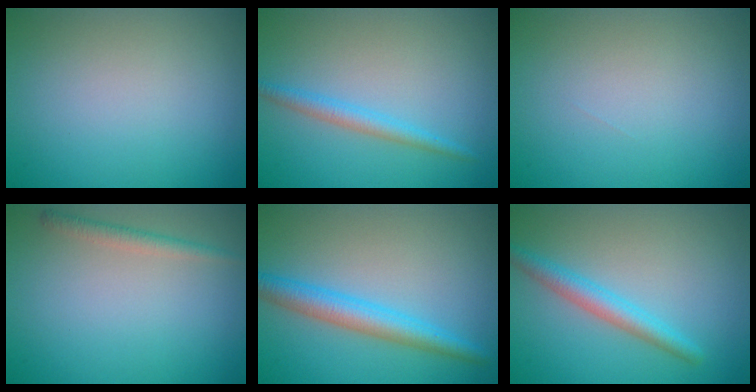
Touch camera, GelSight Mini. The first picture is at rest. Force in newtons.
{"total": 2.0, "press": 2.0, "slide": 0.1}
{"total": 0.0}
{"total": 1.5, "press": 1.5, "slide": 0.1}
{"total": 3.9, "press": 3.9, "slide": 0.1}
{"total": 2.7, "press": 2.7, "slide": 0.1}